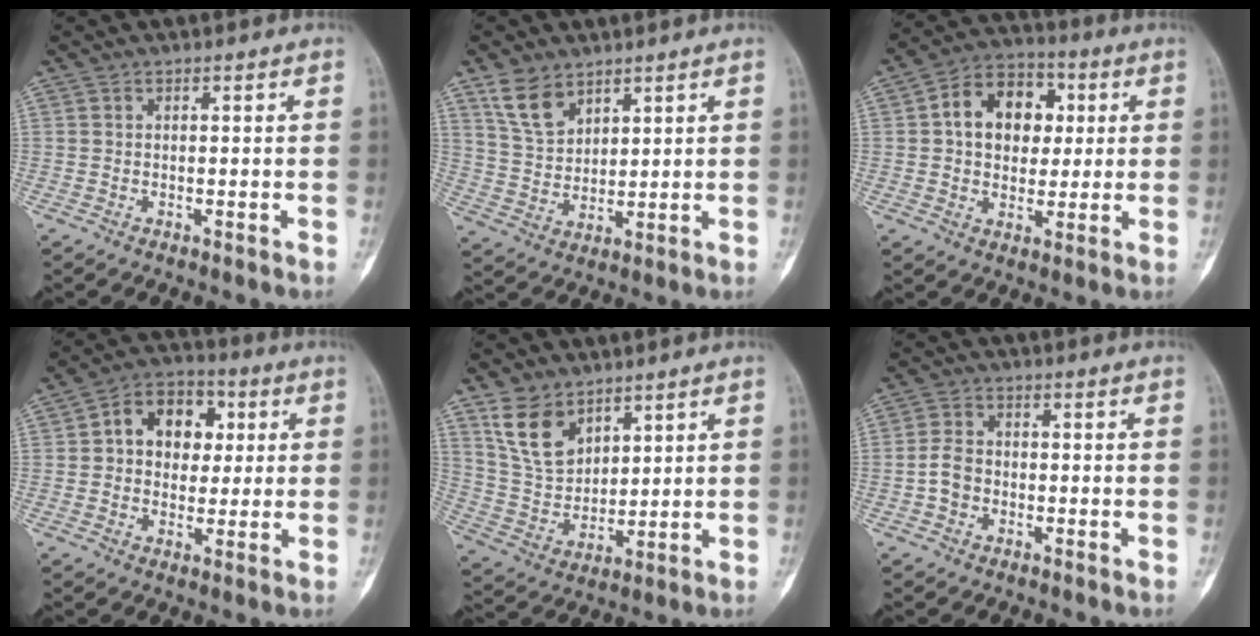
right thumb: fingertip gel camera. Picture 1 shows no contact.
{"total": 7.6, "force": [5.1, 4.6, 3.3], "torque": [-0.042, -0.025, 0.108]}
{"total": 13.1, "force": [2.4, 9.8, 8.4], "torque": [-0.091, 0.013, 0.032]}
{"total": 11.5, "force": [2.2, 8.7, 7.2], "torque": [-0.066, 0.015, 0.028]}
{"total": 10.7, "force": [6.5, 6.8, 5.1], "torque": [-0.073, -0.032, 0.141]}
{"total": 4.1, "force": [-1.2, 3.3, 2.2], "torque": [-0.034, 0.016, -0.028]}